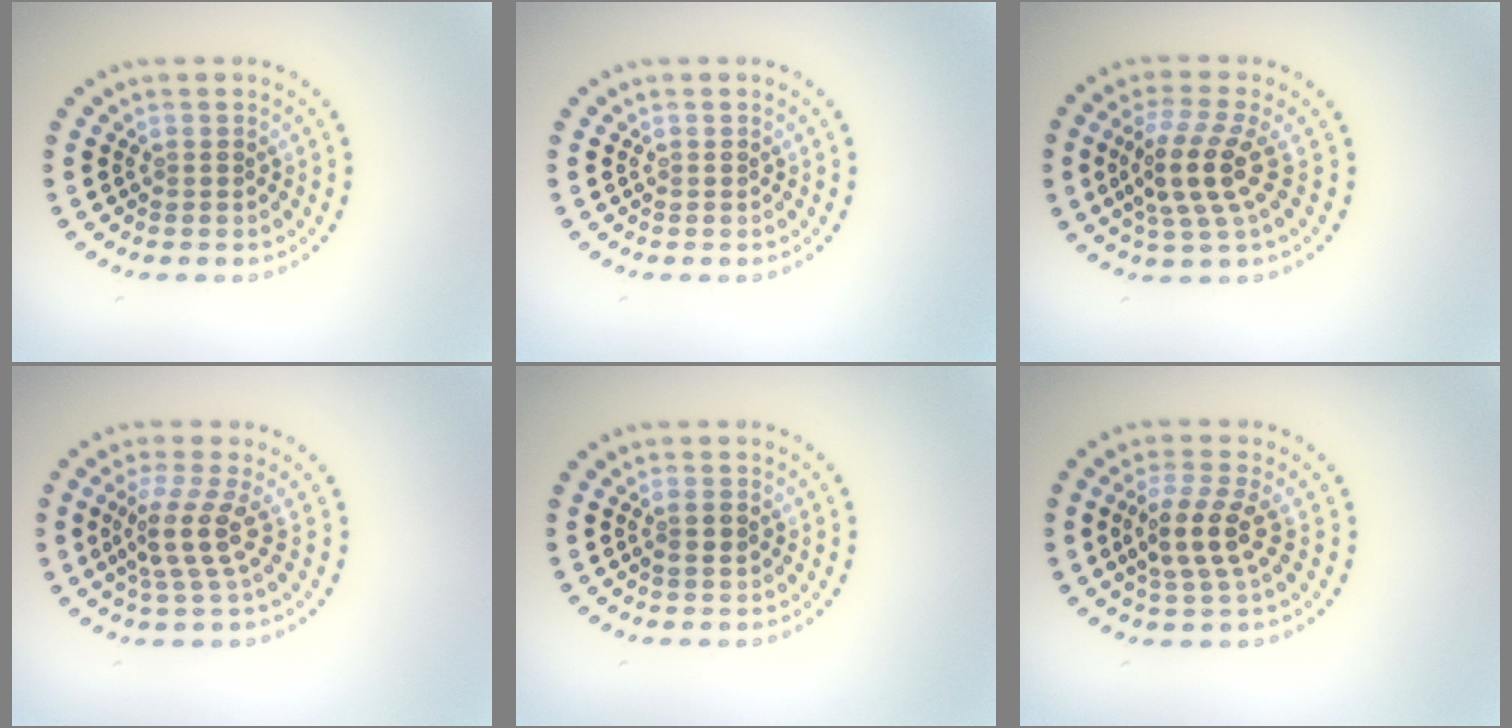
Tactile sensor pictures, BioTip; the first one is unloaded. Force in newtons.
{"total": 0.0}
{"total": 4.2, "press": 3.5, "slide": 2.3}
{"total": 3.5, "press": 2.5, "slide": 2.5}
{"total": 1.3, "press": 1.3, "slide": 0.3}
{"total": 3.8, "press": 3.4, "slide": 1.7}